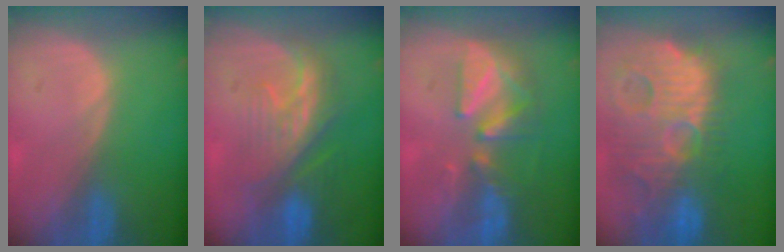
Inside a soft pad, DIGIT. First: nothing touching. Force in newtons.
{"total": 8.3, "press": 8.1, "slide": 1.9}
{"total": 7.6, "press": 7.5, "slide": 1.5}
{"total": 14.8, "press": 12.8, "slide": 7.5}